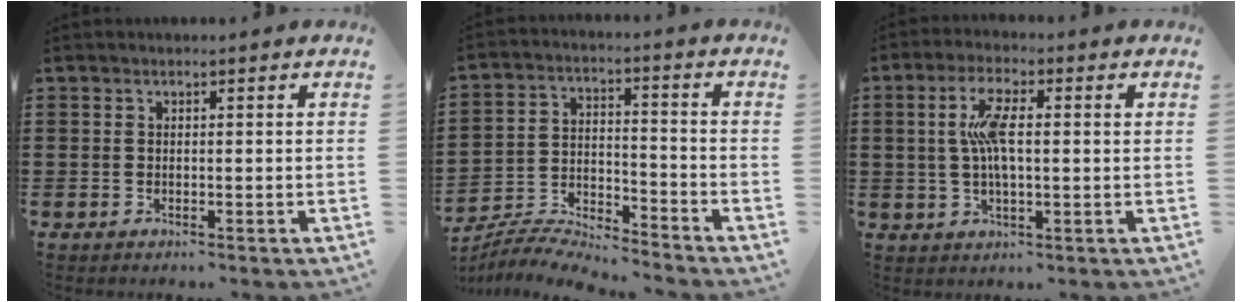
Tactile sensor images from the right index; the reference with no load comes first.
{"total": 6.1, "force": [-6.1, 0.3, 0.9], "torque": [-0.027, 0.001, -0.122]}
{"total": 7.4, "force": [0.8, 2.4, 7.0], "torque": [-0.148, 0.004, 0.007]}